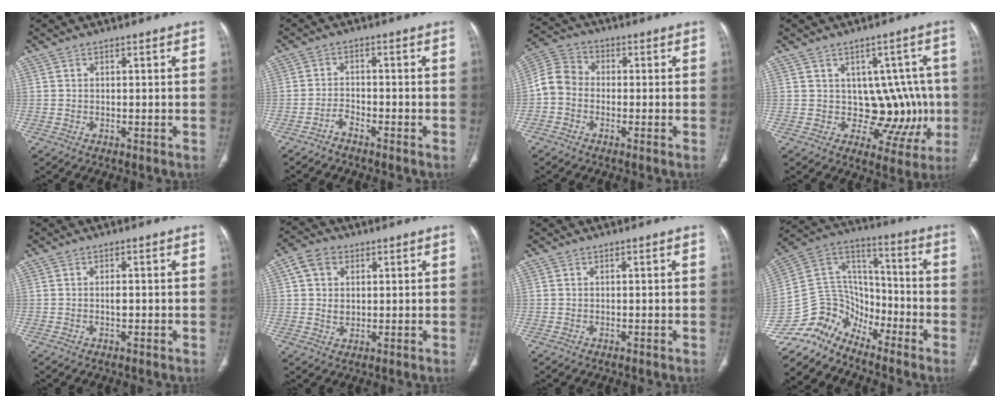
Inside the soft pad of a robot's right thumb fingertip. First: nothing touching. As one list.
[{"total": 2.1, "force": [-1.9, 0.4, 0.7], "torque": [-0.018, 0.019, -0.035]}, {"total": 6.2, "force": [-1.4, 5.0, 3.4], "torque": [-0.056, 0.024, -0.046]}, {"total": 10.5, "force": [0.0, 7.8, 7.0], "torque": [-0.023, 0.006, 0.014]}, {"total": 1.3, "force": [-0.2, 0.5, 1.2], "torque": [-0.021, 0.002, -0.003]}, {"total": 6.4, "force": [2.0, 4.8, 3.6], "torque": [-0.053, -0.002, 0.035]}, {"total": 0.0}, {"total": 12.3, "force": [-10.8, 5.7, 1.5], "torque": [-0.010, 0.115, -0.215]}]